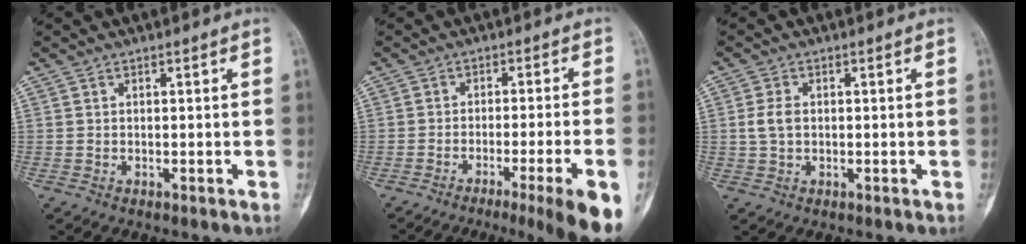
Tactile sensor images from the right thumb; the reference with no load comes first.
{"total": 12.9, "force": [-7.1, 0.0, 10.7], "torque": [-0.125, 0.011, -0.101]}
{"total": 3.3, "force": [0.1, 2.2, 2.4], "torque": [-0.054, 0.005, 0.002]}